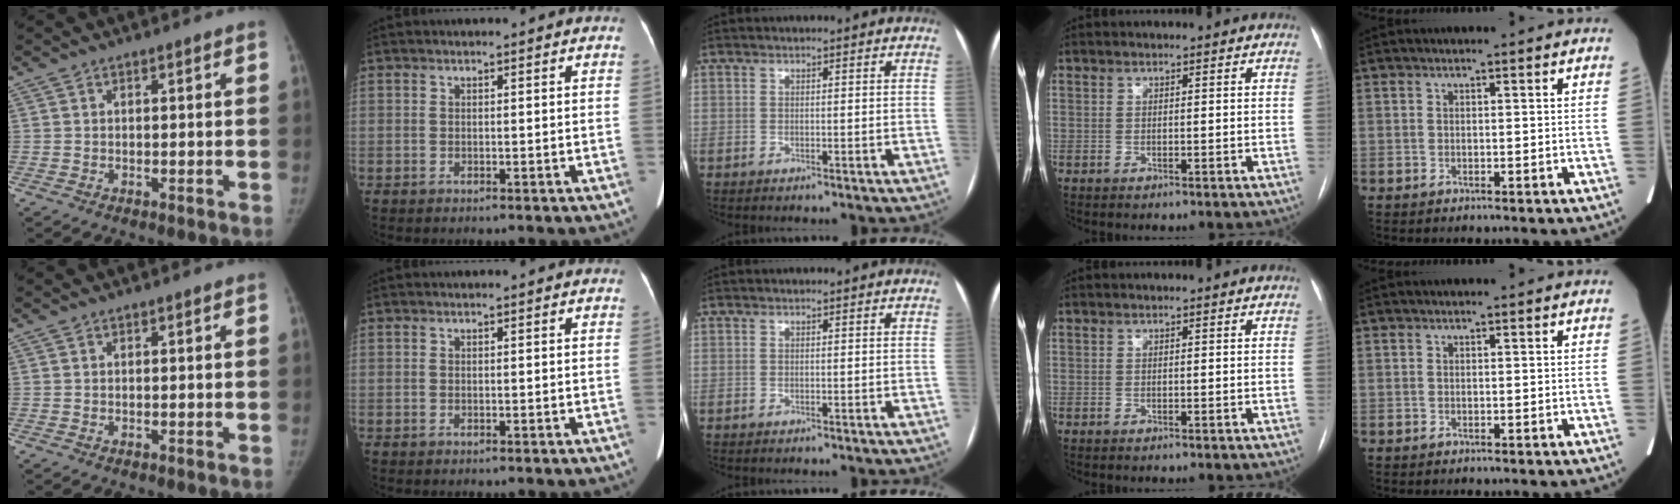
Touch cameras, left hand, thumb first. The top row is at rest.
{}